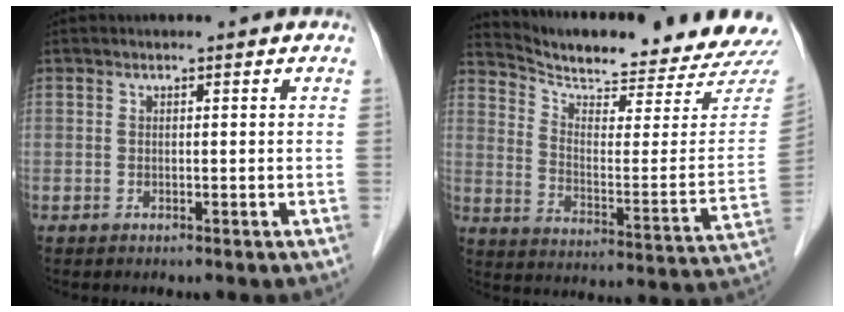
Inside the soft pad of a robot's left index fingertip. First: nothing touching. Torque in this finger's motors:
{"motor_torque": [-0.04, -0.24, 0.12, 0.01]}